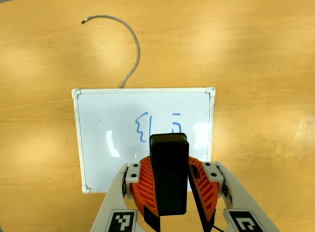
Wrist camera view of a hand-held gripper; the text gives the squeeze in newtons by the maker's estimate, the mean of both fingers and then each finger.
{"total": 8.7, "left": 9.3, "right": 8.2}